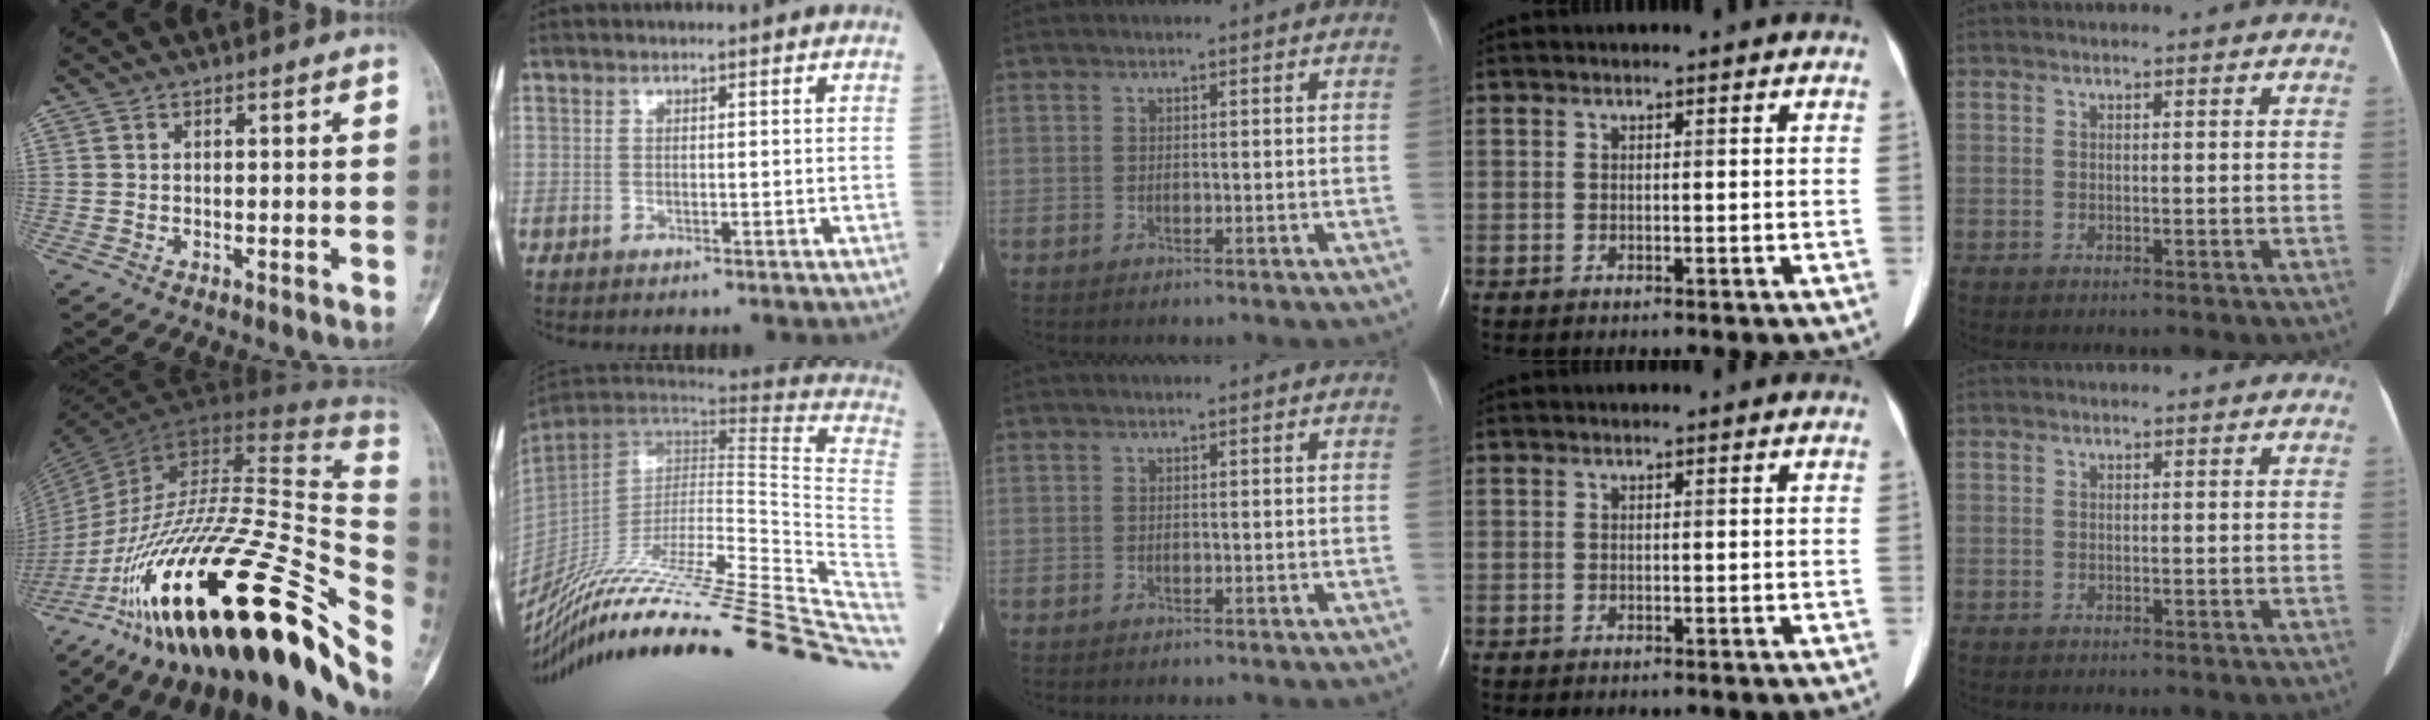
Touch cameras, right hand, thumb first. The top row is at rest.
{"thumb": {"total": 46.2, "force": [-20.2, 14.2, 39.0], "torque": [-0.544, 0.042, -0.322]}, "index": {"total": 40.2, "force": [-33.0, -0.9, 22.9], "torque": [-0.211, -0.084, -0.484]}}